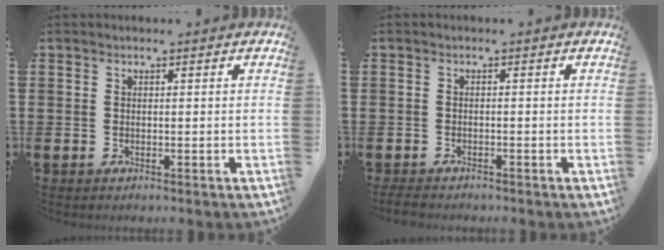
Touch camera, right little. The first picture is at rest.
{"total": 1.2, "force": [-1.1, 0.3, 0.5], "torque": [-0.012, 0.002, -0.022]}